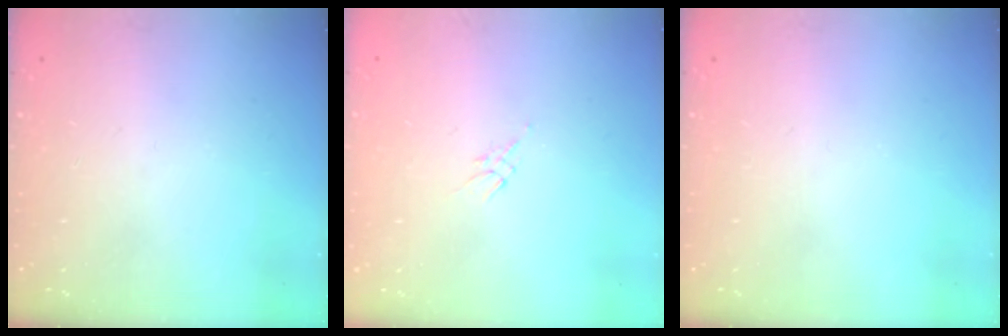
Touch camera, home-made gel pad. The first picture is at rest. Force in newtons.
{"total": 3.5, "press": 3.4, "slide": 0.8}
{"total": 0.0}